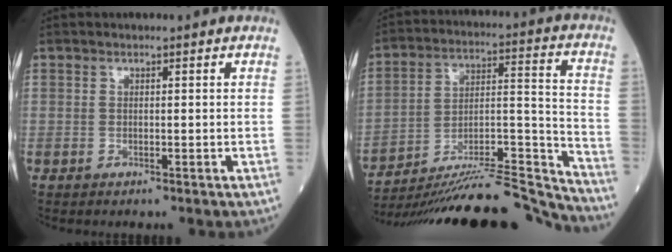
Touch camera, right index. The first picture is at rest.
{"total": 25.1, "force": [-24.1, -0.9, 7.2], "torque": [-0.098, 0.003, -0.368]}